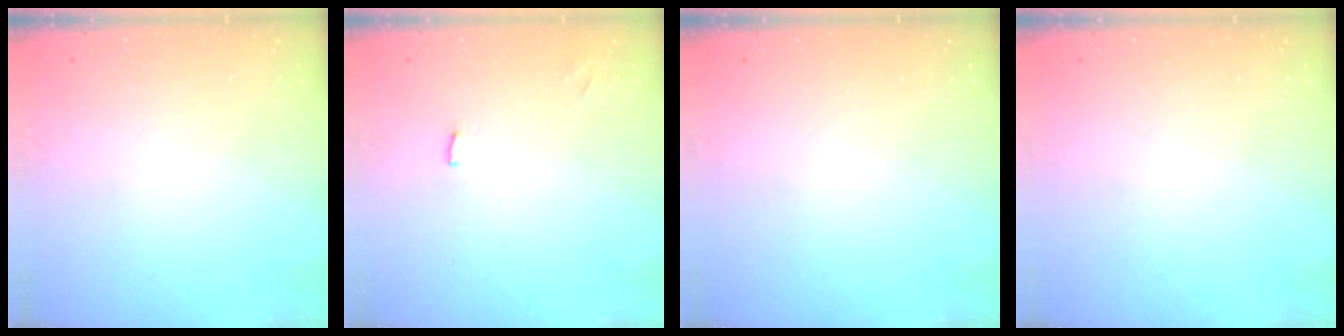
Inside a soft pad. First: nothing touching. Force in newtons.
{"total": 3.7, "press": 3.7, "slide": 0.3}
{"total": 0.0}
{"total": 0.0}